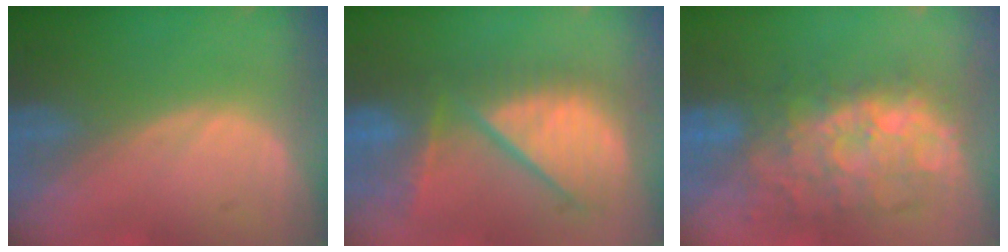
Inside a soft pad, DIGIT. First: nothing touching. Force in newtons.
{"total": 11.1, "press": 10.1, "slide": 4.7}
{"total": 10.3, "press": 9.8, "slide": 3.2}